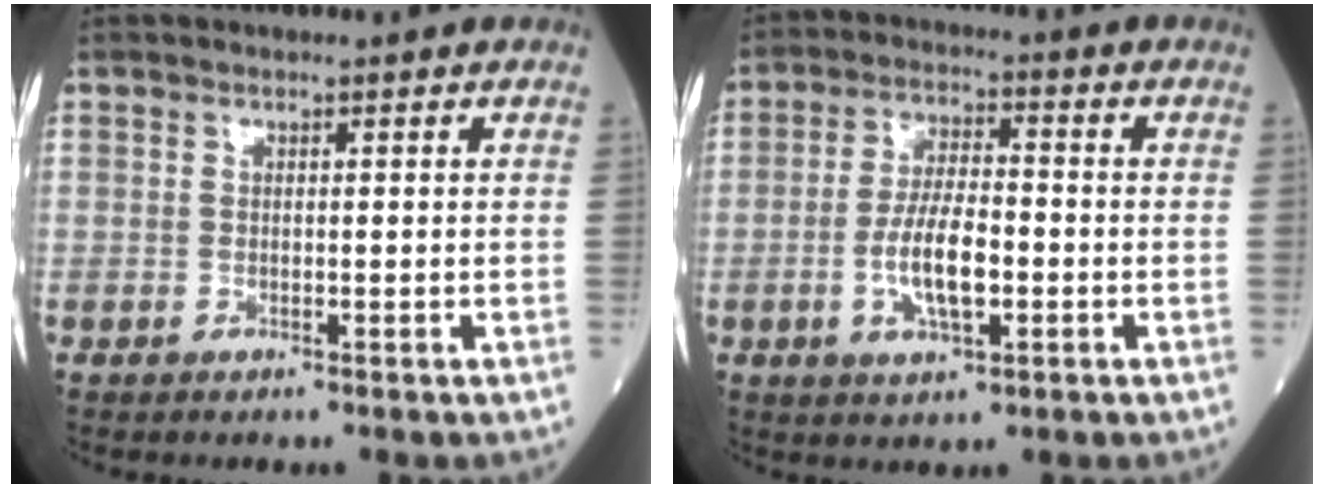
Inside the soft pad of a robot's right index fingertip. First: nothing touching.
{"total": 8.4, "force": [-2.0, 2.7, 7.7], "torque": [-0.155, 0.003, -0.036]}